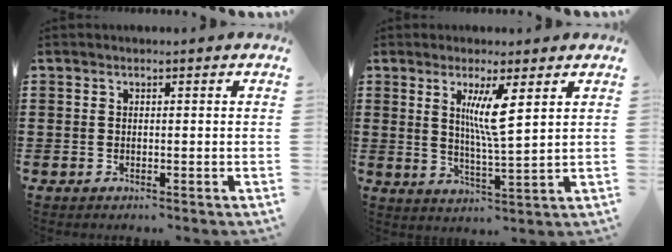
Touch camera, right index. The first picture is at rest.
{"total": 6.1, "force": [2.4, -0.1, 5.6], "torque": [-0.114, -0.005, 0.039]}